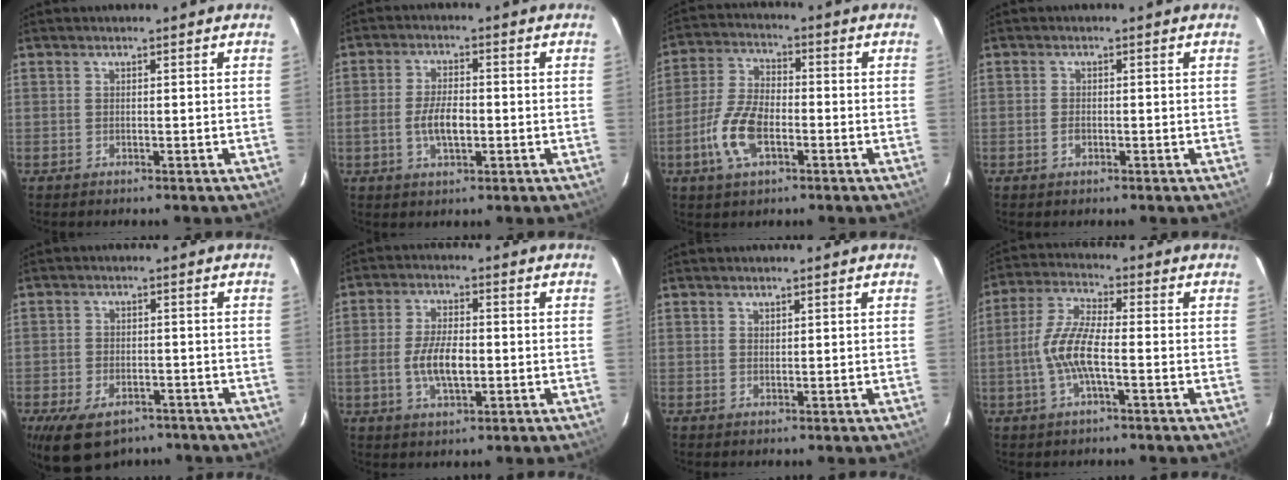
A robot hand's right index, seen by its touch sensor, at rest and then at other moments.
{"total": 6.0, "force": [-1.3, 2.7, 5.3], "torque": [-0.106, 0.002, -0.021]}
{"total": 10.4, "force": [-3.8, 5.1, 8.2], "torque": [-0.179, 0.003, -0.072]}
{"total": 1.5, "force": [-0.6, 1.0, 1.0], "torque": [-0.020, 0.001, -0.012]}
{"total": 11.6, "force": [-7.7, 6.4, 6.1], "torque": [-0.135, -0.015, -0.116]}
{"total": 7.9, "force": [-1.4, 3.4, 6.9], "torque": [-0.138, 0.000, -0.024]}
{"total": 0.6, "force": [0.5, 0.3, 0.1], "torque": [-0.001, 0.001, 0.010]}
{"total": 9.7, "force": [-2.3, 2.5, 9.1], "torque": [-0.195, 0.004, -0.047]}